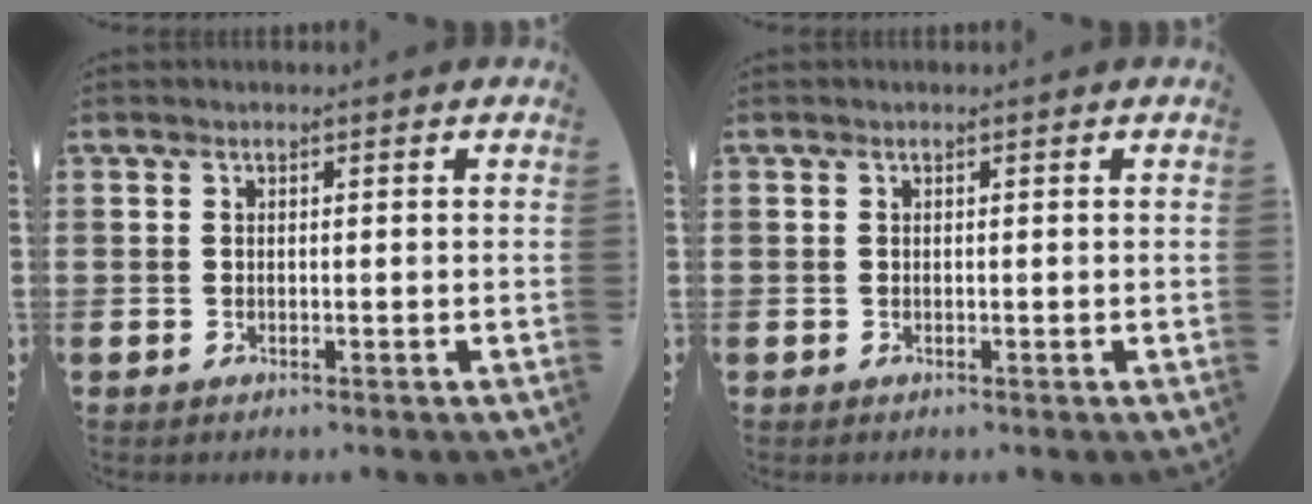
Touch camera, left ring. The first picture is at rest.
{"total": 0.0}